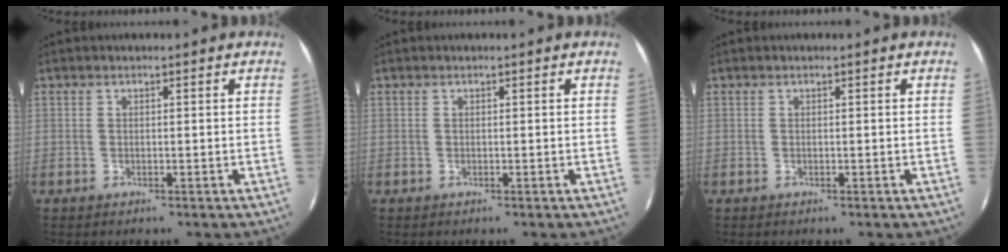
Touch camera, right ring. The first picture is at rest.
{"total": 0.0}
{"total": 0.0}